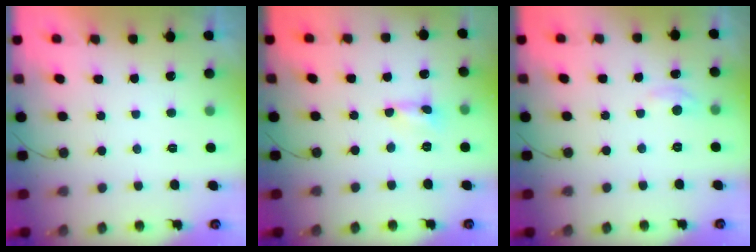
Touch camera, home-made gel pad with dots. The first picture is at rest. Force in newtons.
{"total": 0.0}
{"total": 2.8, "press": 2.8, "slide": 0.4}